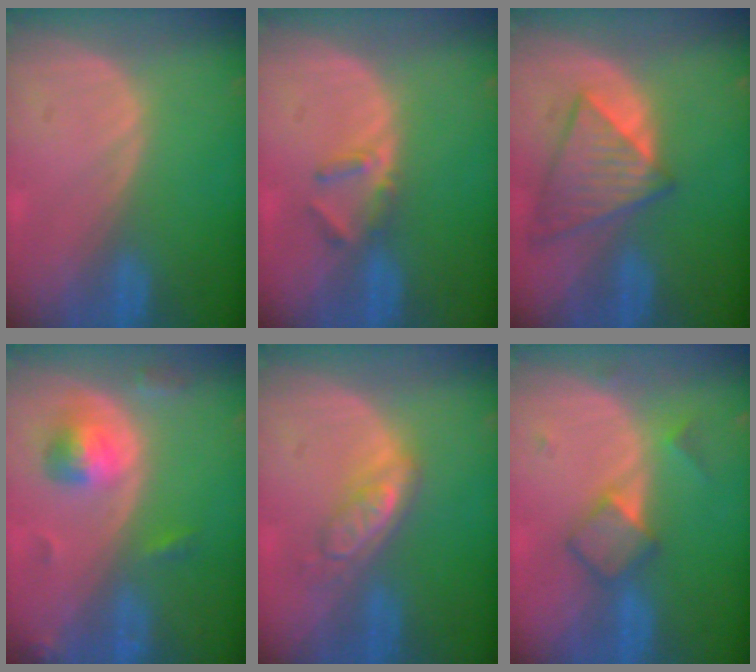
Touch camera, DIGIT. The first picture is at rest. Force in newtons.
{"total": 2.9, "press": 2.6, "slide": 1.1}
{"total": 7.7, "press": 7.1, "slide": 3.0}
{"total": 5.2, "press": 5.0, "slide": 1.4}
{"total": 5.3, "press": 4.6, "slide": 2.6}
{"total": 4.8, "press": 4.6, "slide": 1.4}